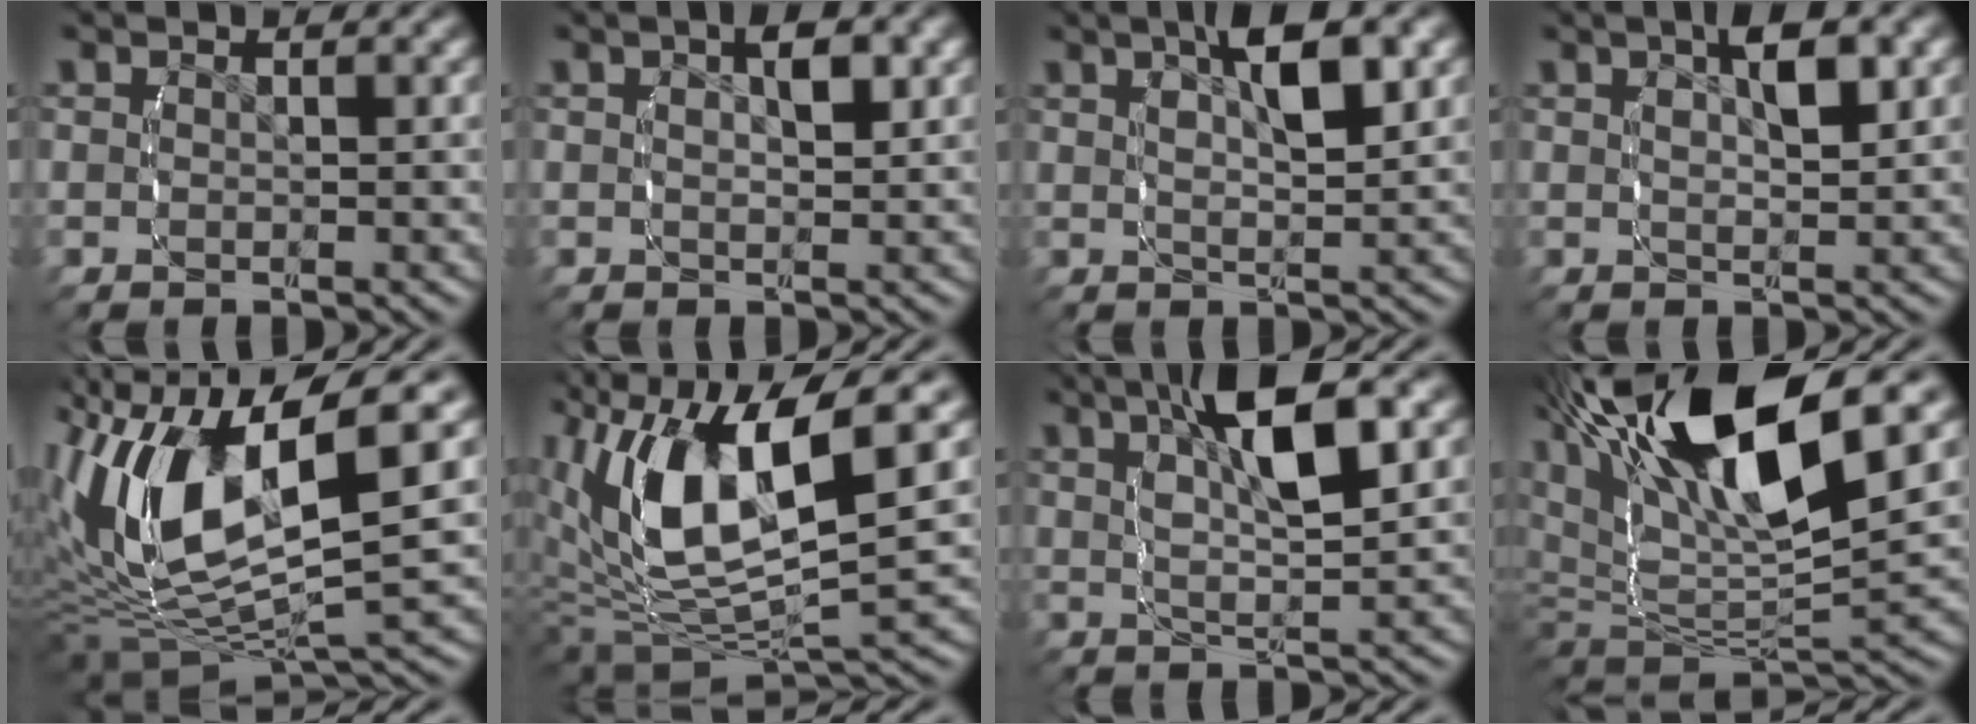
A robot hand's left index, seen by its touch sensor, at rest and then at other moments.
{"total": 1.1, "force": [0.1, 0.9, 0.7], "torque": [-0.010, 0.009, -0.006]}
{"total": 3.5, "force": [1.3, 1.4, 2.9], "torque": [-0.057, 0.011, 0.018]}
{"total": 2.1, "force": [0.7, 1.1, 1.7], "torque": [-0.030, 0.012, 0.006]}
{"total": 13.5, "force": [-1.2, 9.0, 10.0], "torque": [-0.237, -0.029, -0.009]}
{"total": 12.1, "force": [-0.7, 8.2, 8.8], "torque": [-0.212, -0.036, 0.007]}
{"total": 6.8, "force": [2.3, 2.6, 5.8], "torque": [-0.116, 0.022, 0.028]}
{"total": 14.6, "force": [3.5, 8.8, 11.1], "torque": [-0.230, 0.005, 0.049]}